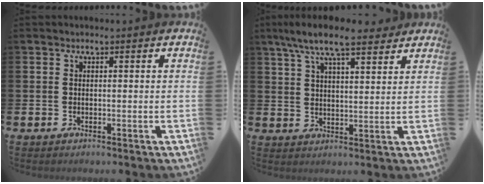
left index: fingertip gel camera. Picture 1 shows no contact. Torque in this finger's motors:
{"motor_torque": [1.10, -1.04, 0.88, 0.21]}